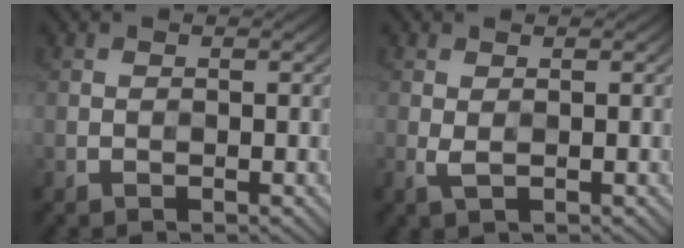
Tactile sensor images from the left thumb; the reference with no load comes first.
{"total": 1.2, "force": [0.1, 0.5, 1.1], "torque": [-0.034, 0.001, 0.002]}